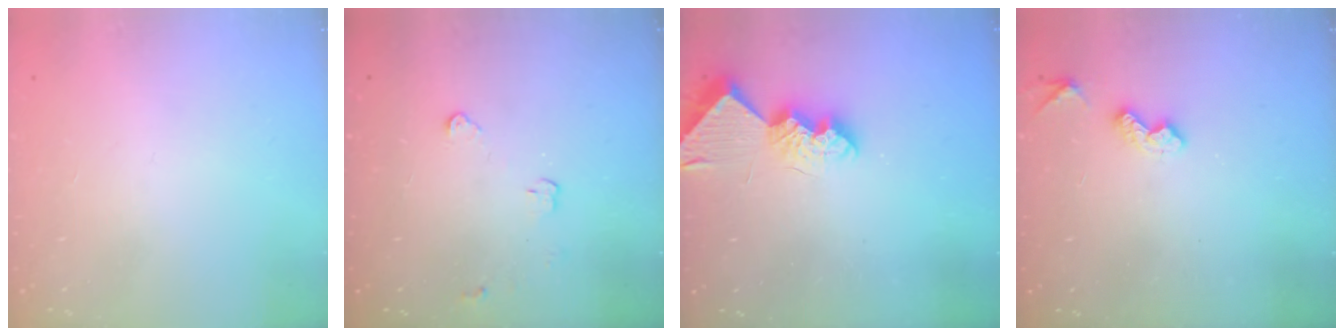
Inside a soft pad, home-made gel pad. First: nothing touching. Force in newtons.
{"total": 2.9, "press": 2.9, "slide": 0.4}
{"total": 10.1, "press": 10.1, "slide": 0.1}
{"total": 4.1, "press": 4.1, "slide": 0.6}